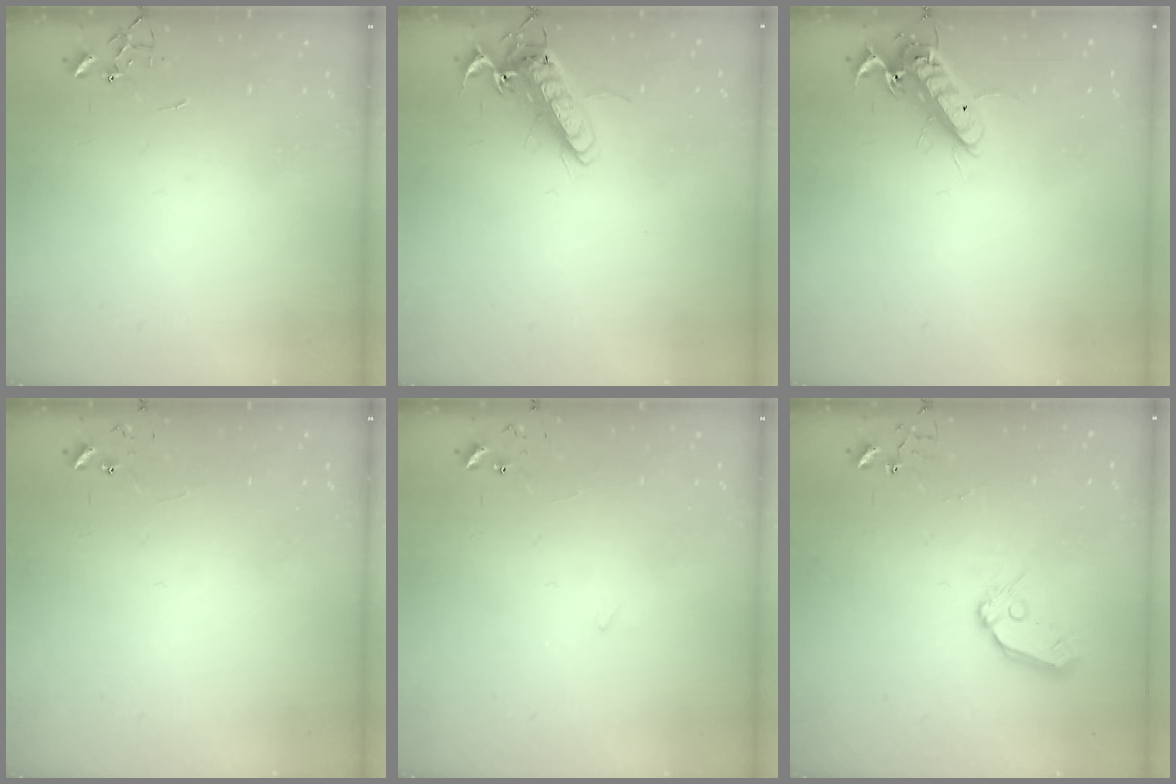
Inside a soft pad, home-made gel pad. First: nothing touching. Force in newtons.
{"total": 14.6, "press": 14.4, "slide": 2.0}
{"total": 13.0, "press": 12.8, "slide": 2.2}
{"total": 5.5, "press": 5.5, "slide": 0.4}
{"total": 6.6, "press": 6.6, "slide": 0.5}
{"total": 9.4, "press": 9.3, "slide": 1.1}